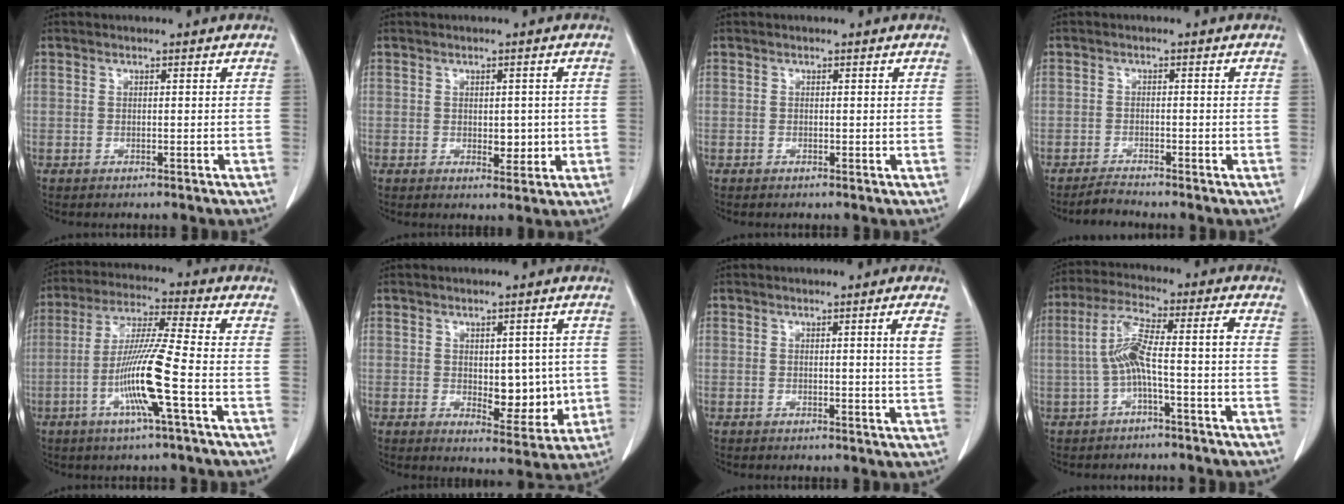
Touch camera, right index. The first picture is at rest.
{"total": 3.2, "force": [-0.2, 1.8, 2.6], "torque": [-0.029, -0.003, 0.004]}
{"total": 0.0}
{"total": 1.5, "force": [-1.5, 0.0, 0.0], "torque": [0.004, -0.007, -0.029]}
{"total": 11.5, "force": [-3.7, -0.7, 10.9], "torque": [-0.214, -0.008, -0.076]}
{"total": 7.2, "force": [-0.2, 3.6, 6.3], "torque": [-0.072, -0.004, 0.011]}
{"total": 2.7, "force": [1.0, -0.6, 2.4], "torque": [-0.032, -0.008, 0.015]}
{"total": 7.6, "force": [-1.7, 0.6, 7.4], "torque": [-0.154, 0.029, -0.030]}